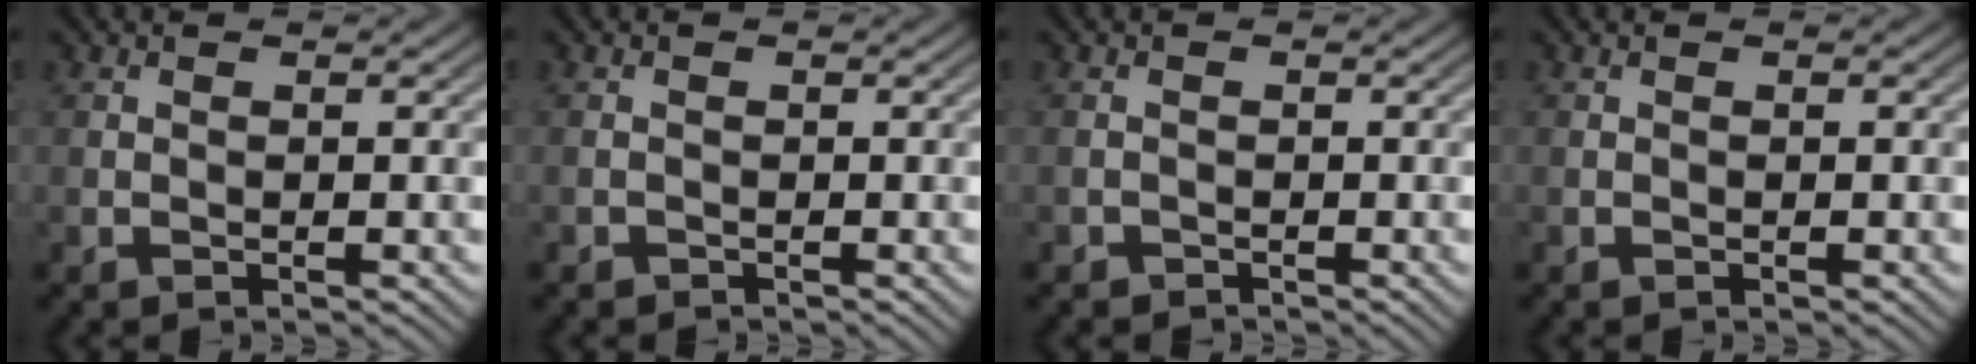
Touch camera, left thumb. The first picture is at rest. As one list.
[{"total": 0.9, "force": [-0.6, 0.7, -0.1], "torque": [0.009, -0.002, -0.016]}, {"total": 1.3, "force": [-0.8, 1.0, -0.1], "torque": [0.011, 0.000, -0.021]}, {"total": 0.0}]